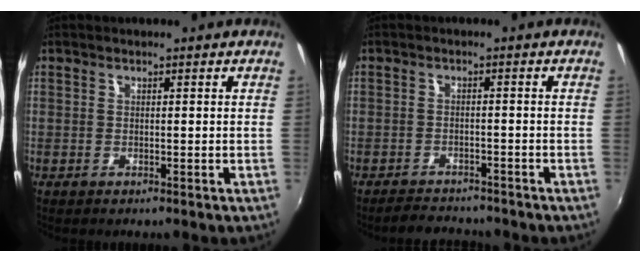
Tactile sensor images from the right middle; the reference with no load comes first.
{"total": 5.3, "force": [-5.0, 1.4, 1.2], "torque": [-0.042, 0.000, -0.075]}